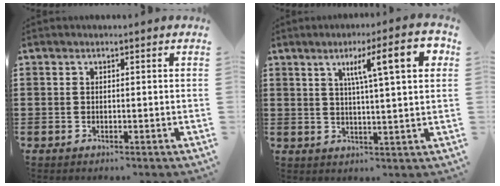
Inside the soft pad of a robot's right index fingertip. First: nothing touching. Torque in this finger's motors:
{"motor_torque": [0.54, 0.04, 0.43, 0.12]}